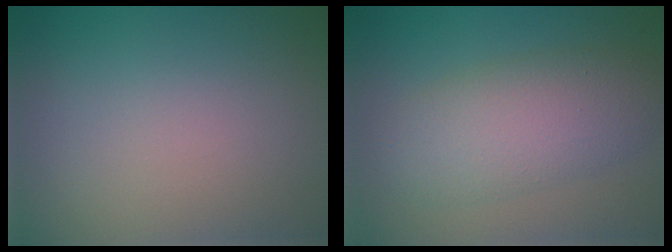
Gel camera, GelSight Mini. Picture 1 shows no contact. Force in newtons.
{"total": 5.7, "press": 5.7, "slide": 0.2}